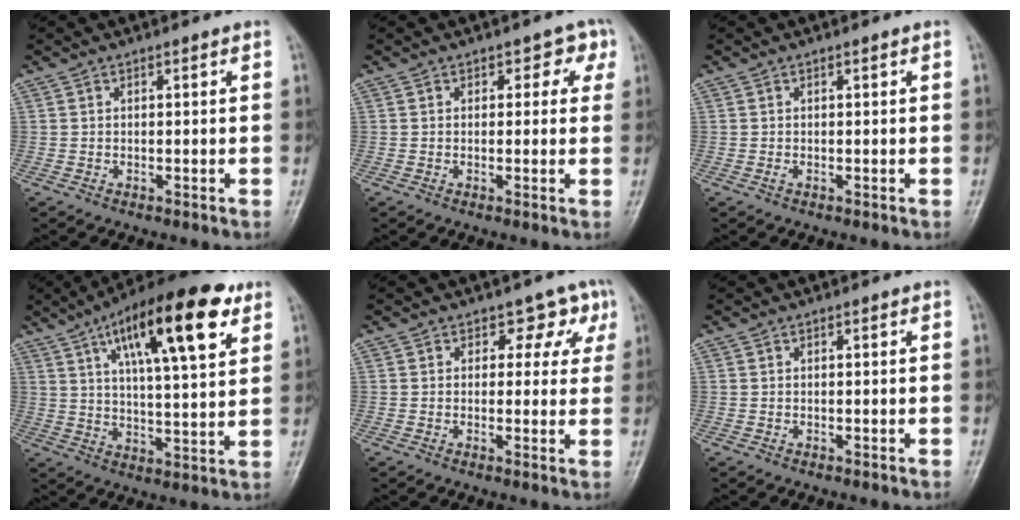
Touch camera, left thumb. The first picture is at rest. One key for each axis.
{"total": 3.3, "fx": 1.2, "fy": 2.5, "fz": 1.8, "tx": 0.016, "ty": 0.001, "tz": 0.004}
{"total": 0.6, "fx": 0.0, "fy": 0.2, "fz": 0.6, "tx": -0.008, "ty": 0.002, "tz": 0.001}
{"total": 20.5, "fx": 10.0, "fy": 6.2, "fz": 16.8, "tx": -0.245, "ty": -0.020, "tz": 0.155}
{"total": 4.6, "fx": 2.4, "fy": 3.6, "fz": 1.7, "tx": 0.018, "ty": -0.006, "tz": 0.019}
{"total": 0.0}